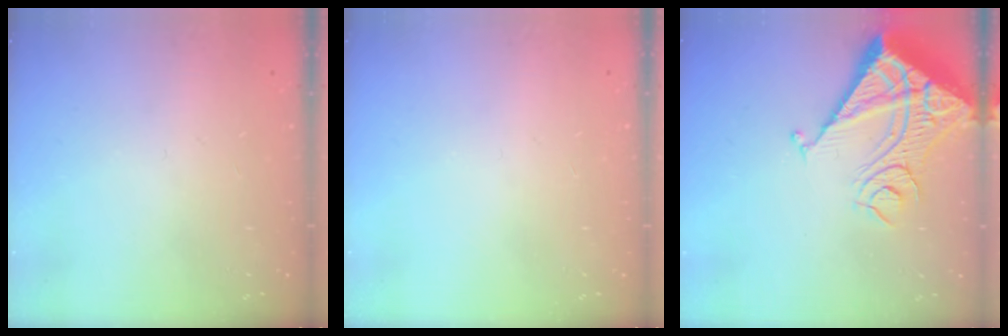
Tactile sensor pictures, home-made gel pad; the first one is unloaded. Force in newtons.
{"total": 0.0}
{"total": 16.7, "press": 16.6, "slide": 2.1}